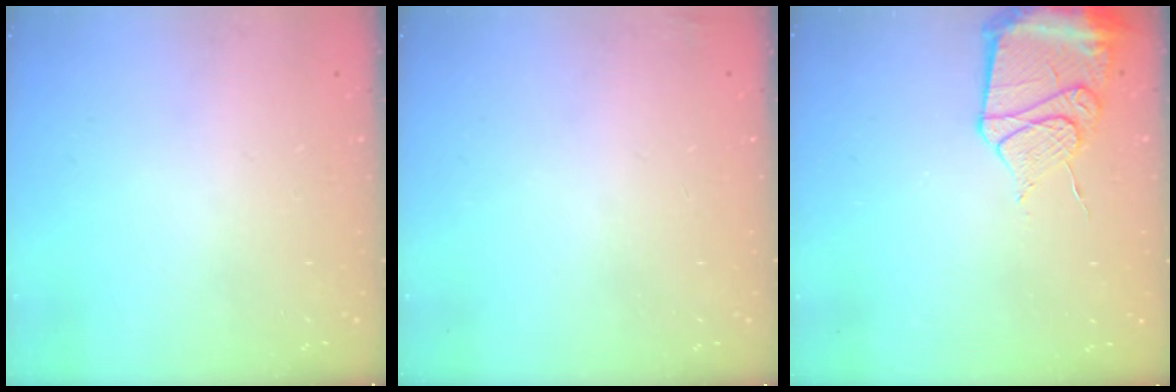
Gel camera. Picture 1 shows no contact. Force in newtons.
{"total": 2.8, "press": 2.6, "slide": 0.9}
{"total": 13.0, "press": 13.0, "slide": 1.5}